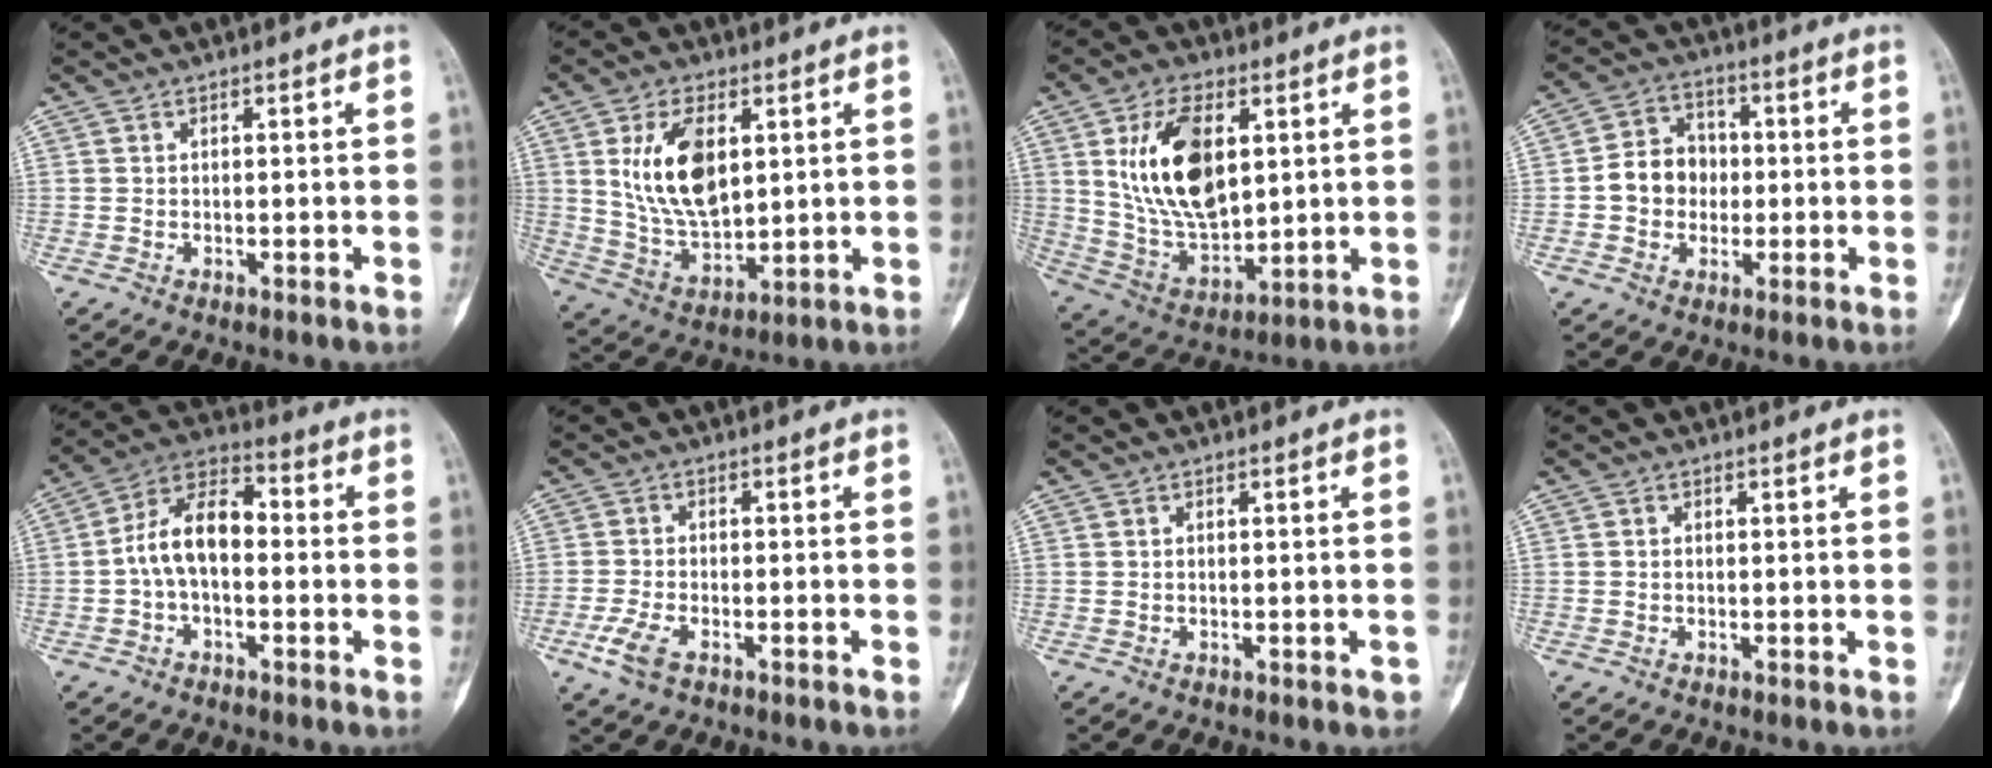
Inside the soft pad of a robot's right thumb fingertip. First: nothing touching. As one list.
[{"total": 14.0, "force": [3.7, 7.6, 11.1], "torque": [-0.193, -0.019, 0.082]}, {"total": 17.8, "force": [4.6, 9.8, 14.1], "torque": [-0.242, -0.018, 0.098]}, {"total": 8.6, "force": [-0.7, 7.4, 4.2], "torque": [-0.042, 0.025, -0.023]}, {"total": 10.7, "force": [-1.0, 6.2, 8.7], "torque": [-0.147, 0.041, -0.031]}, {"total": 4.7, "force": [-2.6, 2.0, 3.4], "torque": [-0.082, 0.008, -0.051]}, {"total": 1.0, "force": [-0.6, 0.4, 0.7], "torque": [-0.008, 0.005, -0.006]}, {"total": 0.0}]